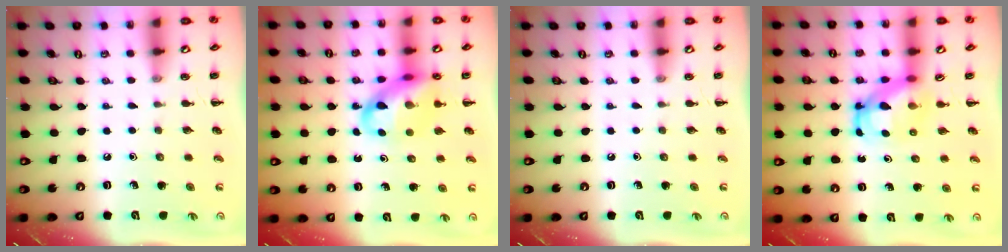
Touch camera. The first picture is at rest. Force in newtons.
{"total": 14.0, "press": 13.5, "slide": 3.5}
{"total": 0.0}
{"total": 5.2, "press": 5.1, "slide": 0.8}